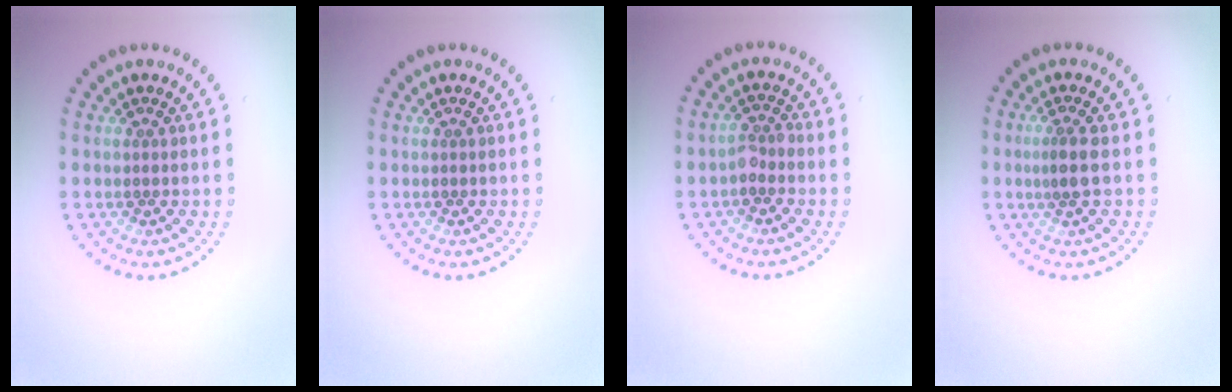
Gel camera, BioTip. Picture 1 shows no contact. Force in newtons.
{"total": 0.0}
{"total": 1.6, "press": 1.3, "slide": 0.9}
{"total": 2.1, "press": 1.7, "slide": 1.2}